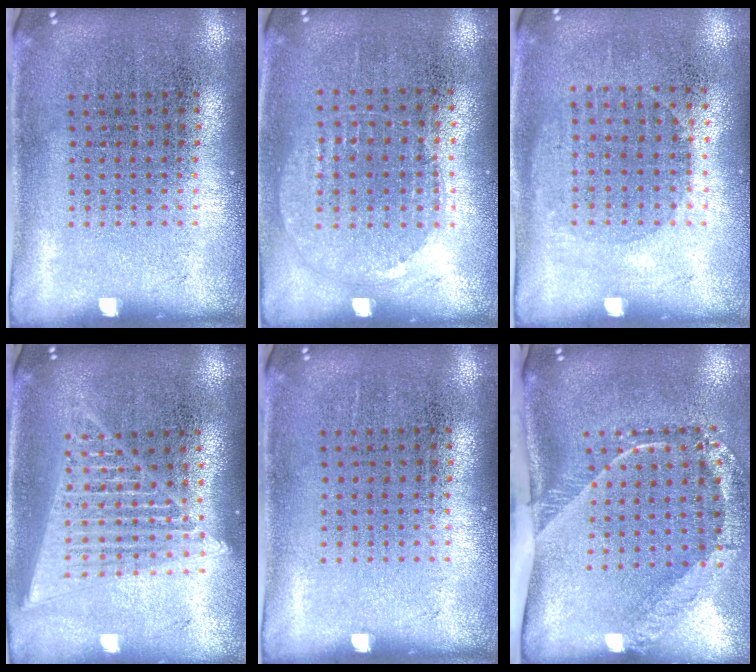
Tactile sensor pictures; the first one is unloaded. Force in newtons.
{"total": 0.9, "press": 0.9, "slide": 0.3}
{"total": 1.0, "press": 0.9, "slide": 0.4}
{"total": 1.8, "press": 1.6, "slide": 0.8}
{"total": 0.0}
{"total": 2.6, "press": 1.7, "slide": 1.9}